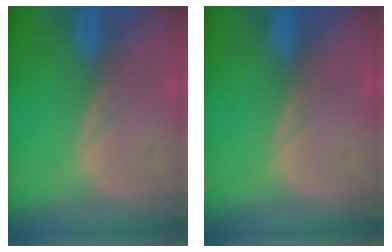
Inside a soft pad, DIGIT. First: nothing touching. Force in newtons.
{"total": 0.0}